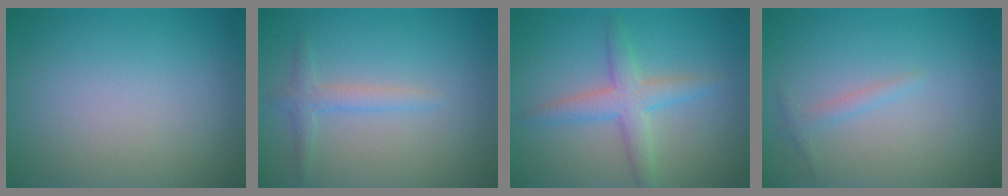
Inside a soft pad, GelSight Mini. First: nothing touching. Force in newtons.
{"total": 1.8, "press": 1.8, "slide": 0.1}
{"total": 3.4, "press": 3.4, "slide": 0.2}
{"total": 0.9, "press": 0.9, "slide": 0.1}